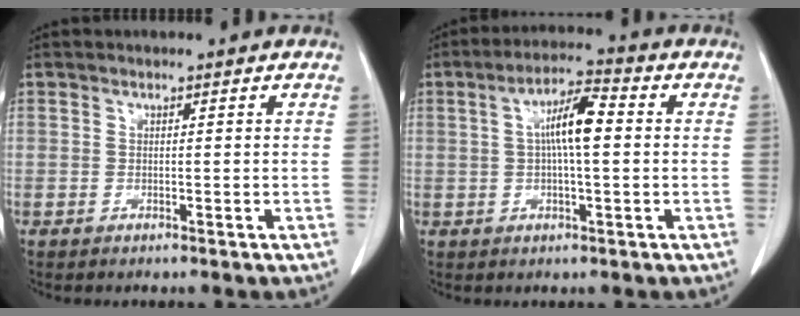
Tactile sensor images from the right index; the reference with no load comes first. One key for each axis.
{"total": 7.2, "fx": 0.8, "fy": 1.2, "fz": 7.1, "tx": -0.133, "ty": 0.016, "tz": 0.008}